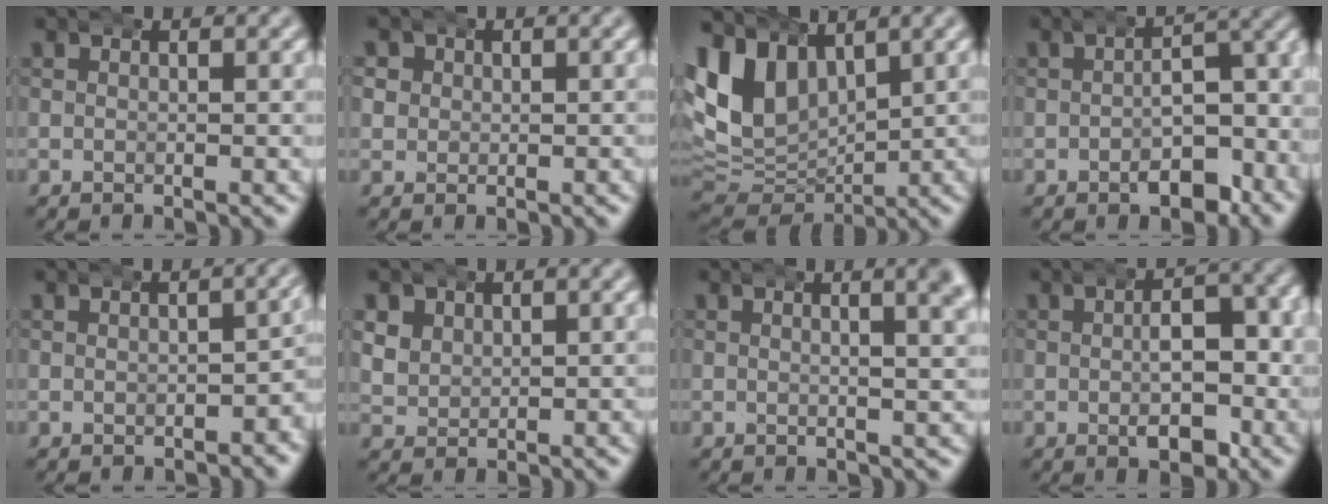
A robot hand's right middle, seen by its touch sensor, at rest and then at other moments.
{"total": 2.8, "force": [0.4, 2.6, 0.9], "torque": [-0.030, -0.007, 0.010]}
{"total": 12.0, "force": [1.9, 9.9, 6.6], "torque": [-0.161, -0.011, 0.034]}
{"total": 6.3, "force": [-2.1, 2.8, 5.2], "torque": [-0.049, 0.000, -0.030]}
{"total": 1.8, "force": [-1.1, 0.9, 1.1], "torque": [-0.010, 0.001, -0.016]}
{"total": 4.5, "force": [0.9, 4.1, 1.6], "torque": [-0.056, -0.010, 0.021]}
{"total": 3.9, "force": [2.1, 1.0, 3.2], "torque": [-0.036, 0.012, 0.028]}
{"total": 6.1, "force": [-0.4, 3.1, 5.2], "torque": [-0.067, 0.001, -0.008]}